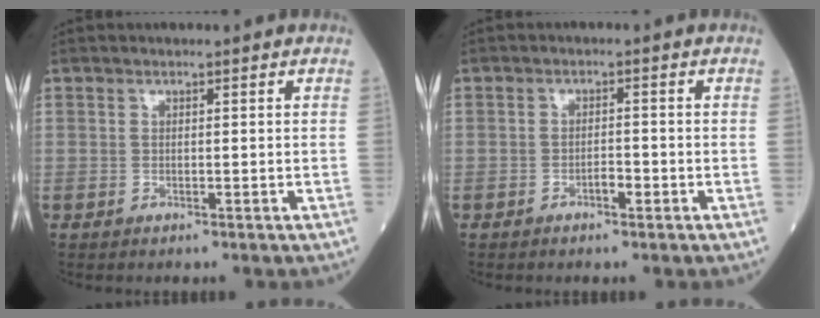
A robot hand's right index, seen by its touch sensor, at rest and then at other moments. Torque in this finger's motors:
{"motor_torque": [0.07, -0.04, 0.00, 0.00]}